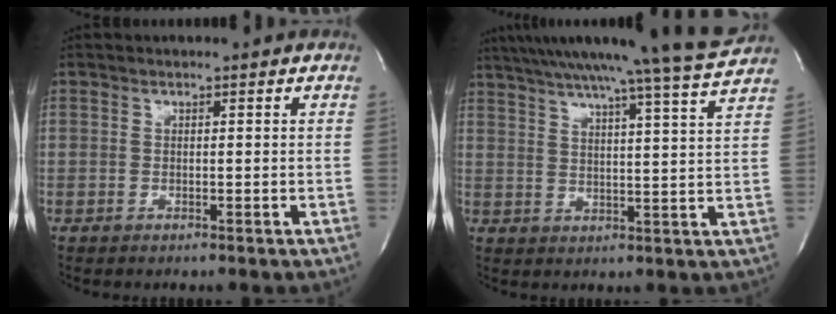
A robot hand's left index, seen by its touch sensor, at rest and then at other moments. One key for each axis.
{"total": 19.2, "fx": 17.0, "fy": -2.5, "fz": 8.5, "tx": -0.148, "ty": -0.034, "tz": 0.230}